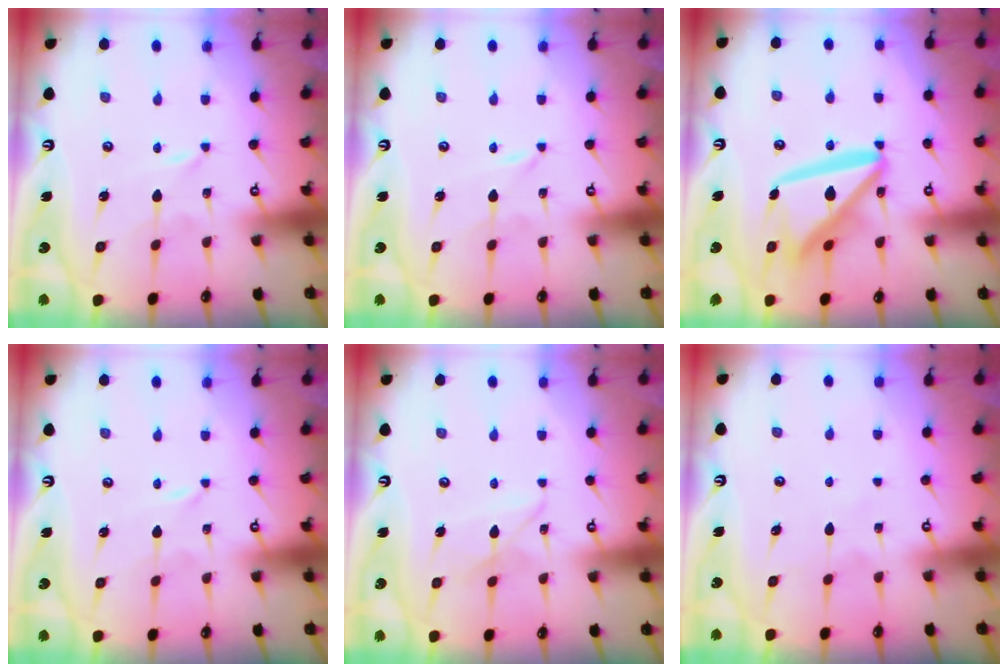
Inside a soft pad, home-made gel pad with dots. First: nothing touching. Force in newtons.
{"total": 0.0}
{"total": 16.9, "press": 16.8, "slide": 2.1}
{"total": 0.0}
{"total": 6.9, "press": 6.9, "slide": 0.5}
{"total": 4.2, "press": 4.2, "slide": 0.4}